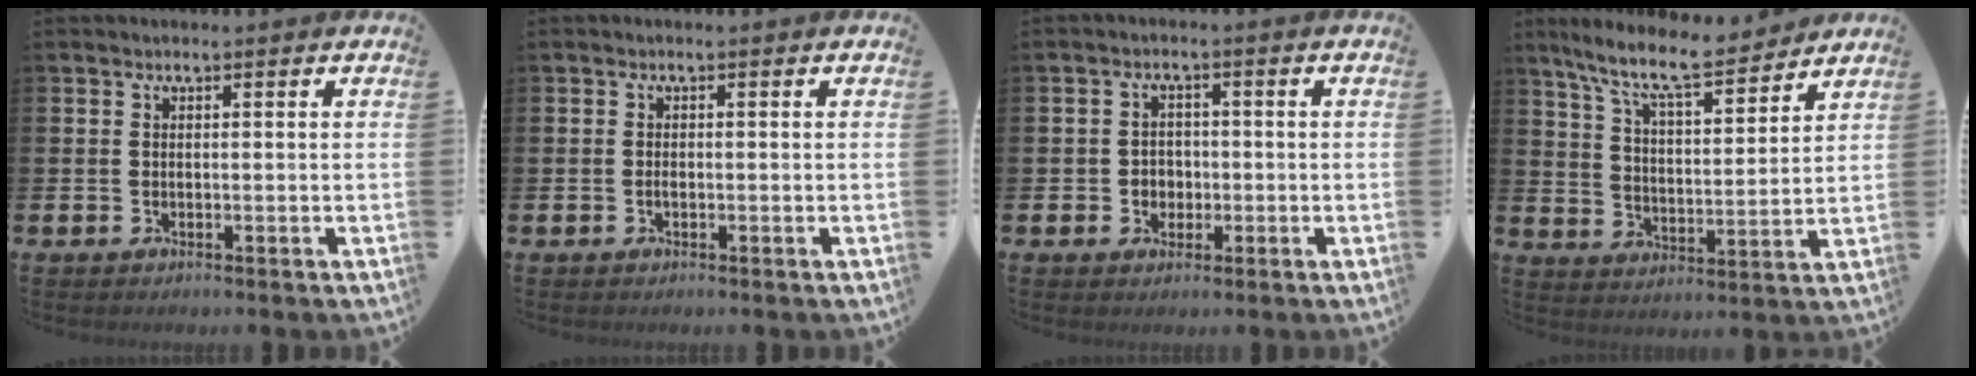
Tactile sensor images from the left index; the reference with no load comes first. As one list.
[{"total": 0.7, "force": [-0.4, 0.3, 0.4], "torque": [-0.016, 0.002, -0.006]}, {"total": 2.5, "force": [-0.5, 2.3, 0.8], "torque": [-0.012, 0.005, -0.018]}, {"total": 10.0, "force": [8.8, 1.6, 4.5], "torque": [-0.114, -0.051, 0.155]}]